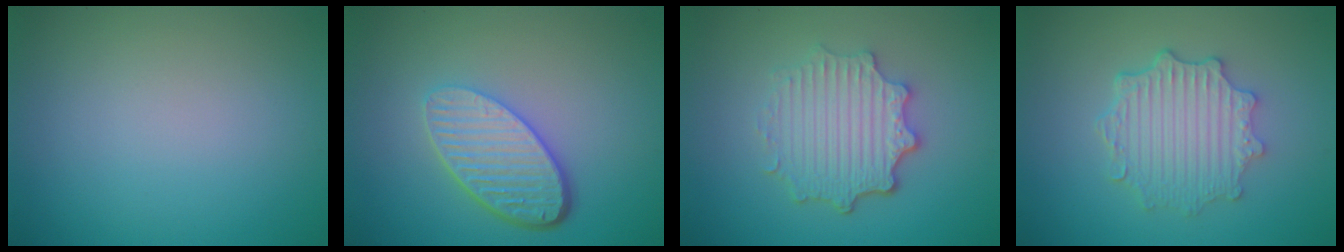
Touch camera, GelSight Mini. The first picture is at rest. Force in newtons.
{"total": 5.3, "press": 3.9, "slide": 3.7}
{"total": 4.8, "press": 3.8, "slide": 3.0}
{"total": 4.7, "press": 3.8, "slide": 2.7}